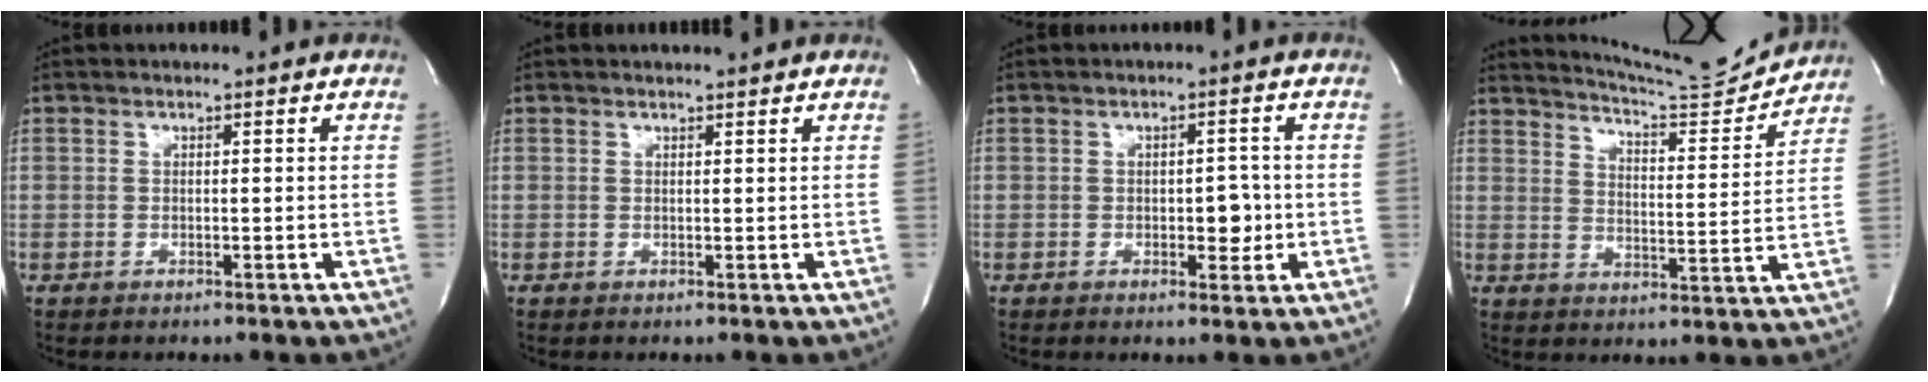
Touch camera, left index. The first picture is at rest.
{"total": 1.5, "force": [1.4, -0.2, 0.3], "torque": [-0.007, 0.001, 0.021]}
{"total": 3.2, "force": [-0.5, 1.7, 2.7], "torque": [-0.032, -0.001, -0.004]}
{"total": 12.1, "force": [11.9, -1.2, 1.3], "torque": [-0.028, -0.041, 0.172]}